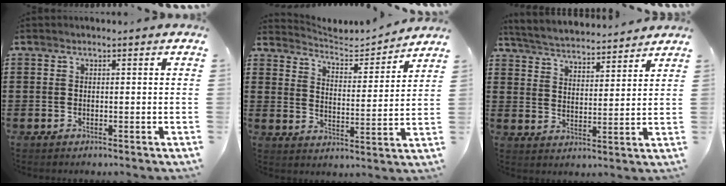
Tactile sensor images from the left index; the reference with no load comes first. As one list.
[{"total": 4.2, "force": [4.2, 0.2, 0.5], "torque": [-0.025, -0.038, 0.065]}, {"total": 4.1, "force": [4.1, 0.0, 0.2], "torque": [-0.027, -0.030, 0.067]}]